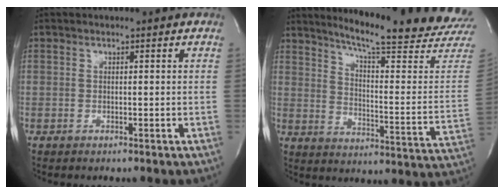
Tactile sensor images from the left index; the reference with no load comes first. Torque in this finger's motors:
{"motor_torque": [-0.03, -0.04, 0.18, 0.07]}